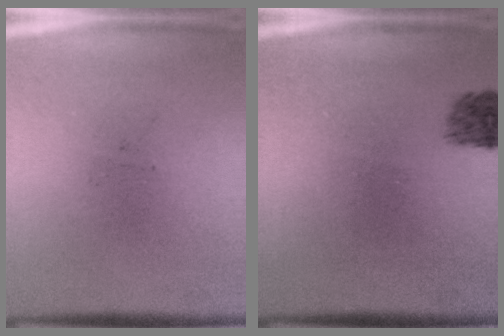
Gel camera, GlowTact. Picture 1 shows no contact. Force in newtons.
{"total": 1.8}